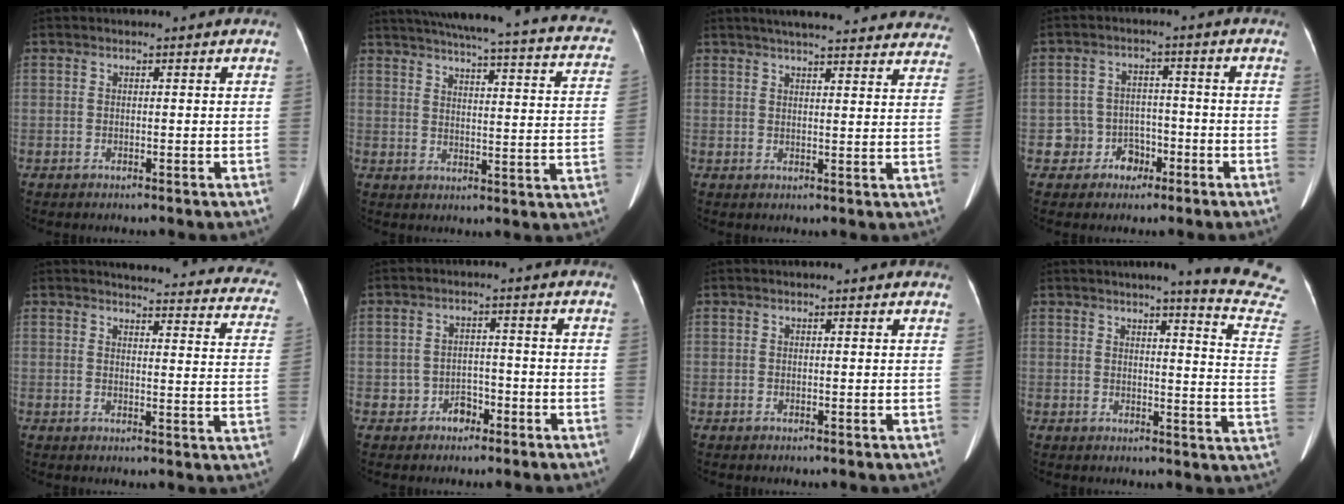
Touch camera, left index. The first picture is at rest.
{"total": 28.3, "force": [23.6, 4.0, 15.0], "torque": [-0.218, -0.020, 0.271]}
{"total": 26.2, "force": [23.9, 4.0, 9.9], "torque": [-0.140, -0.023, 0.278]}
{"total": 4.6, "force": [-2.2, 4.1, -0.1], "torque": [0.013, 0.019, -0.032]}
{"total": 23.9, "force": [22.9, 4.1, 5.3], "torque": [-0.046, -0.082, 0.232]}
{"total": 2.7, "force": [-1.5, 2.1, 0.8], "torque": [-0.010, 0.010, -0.023]}
{"total": 2.3, "force": [2.1, 0.2, 0.9], "torque": [-0.012, 0.012, 0.018]}
{"total": 14.7, "force": [13.3, -1.6, 6.0], "torque": [-0.071, -0.103, 0.133]}